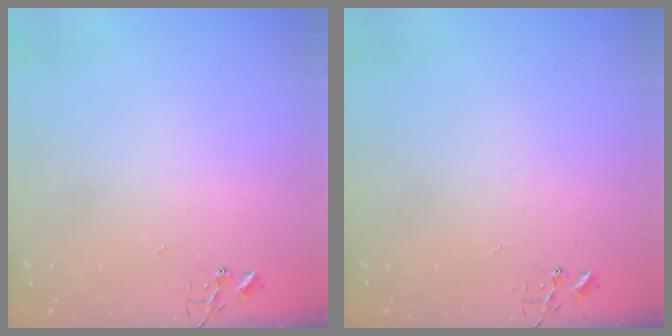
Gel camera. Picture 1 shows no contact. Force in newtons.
{"total": 0.0}